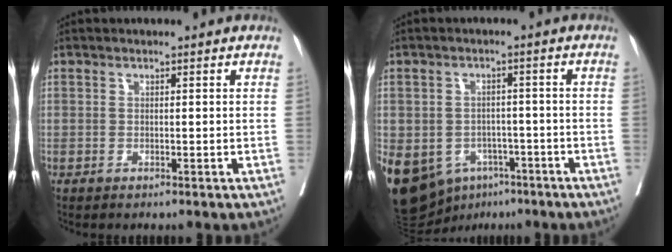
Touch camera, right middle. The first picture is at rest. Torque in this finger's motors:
{"motor_torque": [1.22, -0.92, 1.05, 0.21]}